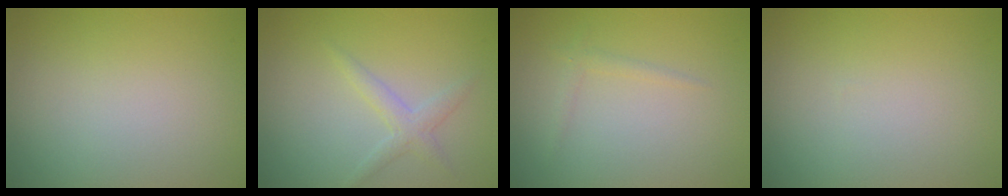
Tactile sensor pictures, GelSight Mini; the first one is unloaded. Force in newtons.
{"total": 1.7, "press": 1.7, "slide": 0.1}
{"total": 0.8, "press": 0.8, "slide": 0.0}
{"total": 0.0}